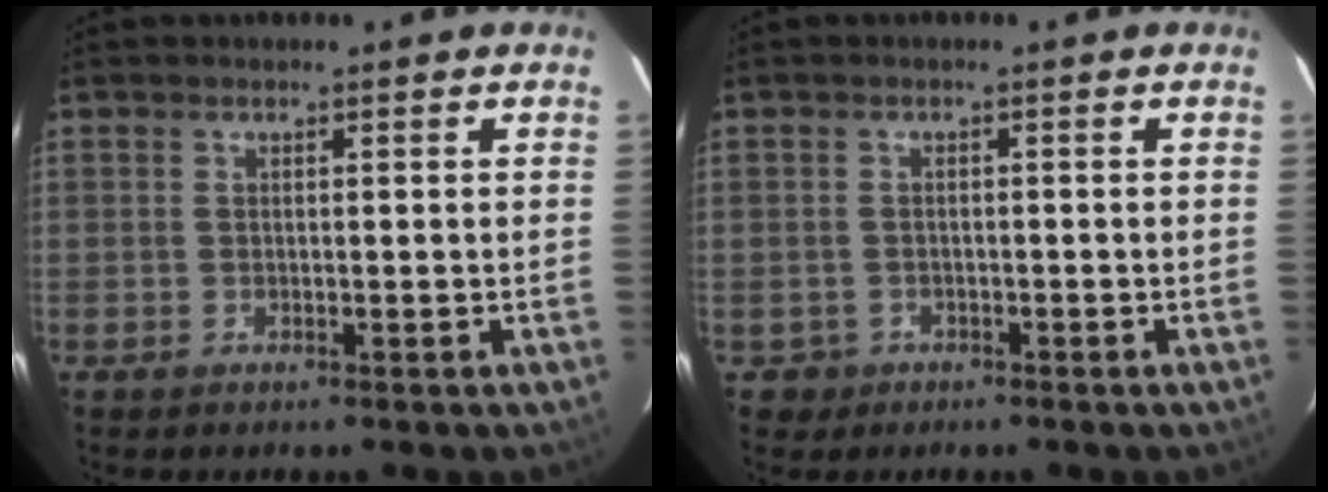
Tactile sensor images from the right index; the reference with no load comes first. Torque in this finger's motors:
{"motor_torque": [-0.32, 0.19, -0.53, -0.19]}